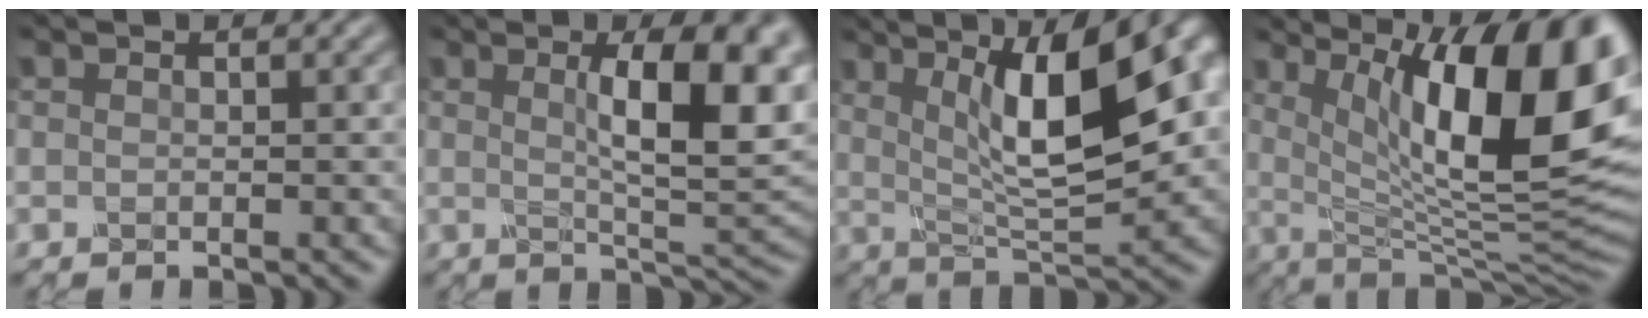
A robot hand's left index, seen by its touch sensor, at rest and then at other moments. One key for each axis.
{"total": 9.8, "fx": 2.2, "fy": 2.8, "fz": 9.1, "tx": -0.120, "ty": 0.004, "tz": 0.037}
{"total": 11.8, "fx": 3.6, "fy": 3.6, "fz": 10.7, "tx": -0.155, "ty": 0.008, "tz": 0.061}
{"total": 15.8, "fx": 4.7, "fy": 4.9, "fz": 14.2, "tx": -0.187, "ty": -0.005, "tz": 0.077}